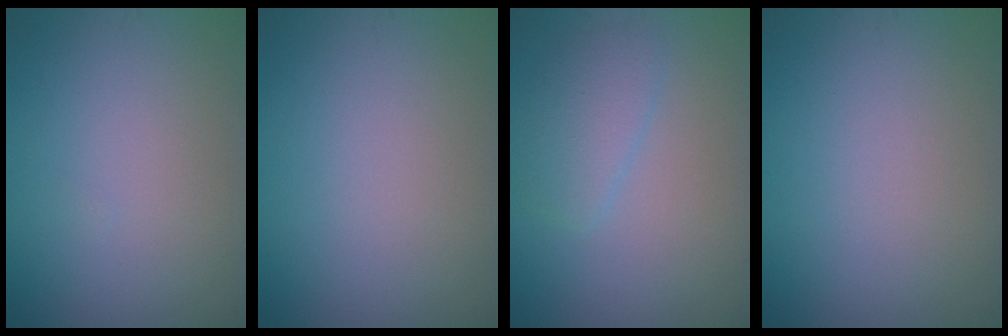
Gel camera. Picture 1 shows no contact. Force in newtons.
{"total": 0.0}
{"total": 2.1, "press": 2.1, "slide": 0.2}
{"total": 0.0}